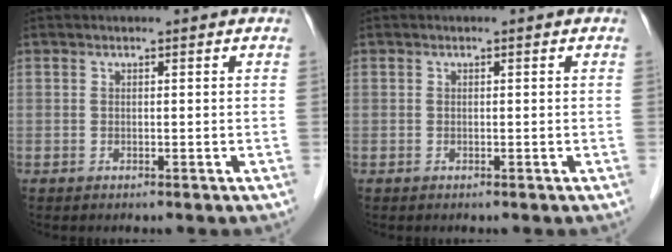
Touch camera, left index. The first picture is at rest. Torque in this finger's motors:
{"motor_torque": [0.07, 0.05, -0.02, -0.01]}